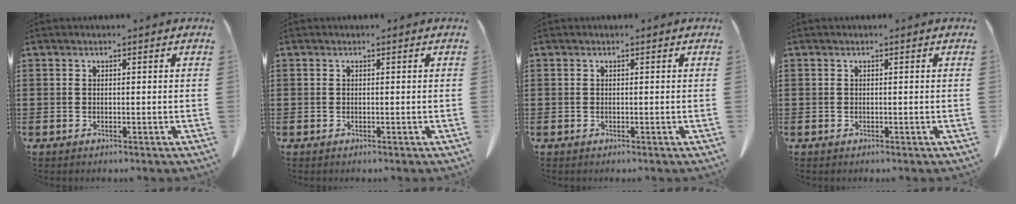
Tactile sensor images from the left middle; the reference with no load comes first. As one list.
[{"total": 0.0}, {"total": 0.0}, {"total": 0.0}]